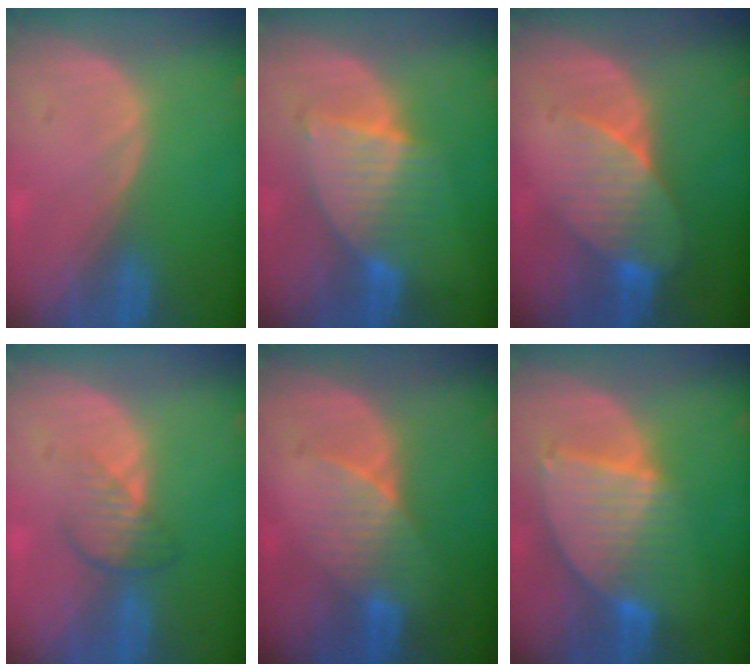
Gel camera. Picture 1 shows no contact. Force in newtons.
{"total": 6.3, "press": 6.3, "slide": 0.6}
{"total": 7.6, "press": 6.9, "slide": 3.1}
{"total": 3.8, "press": 3.4, "slide": 1.6}
{"total": 4.9, "press": 4.7, "slide": 1.3}
{"total": 8.6, "press": 7.5, "slide": 4.1}